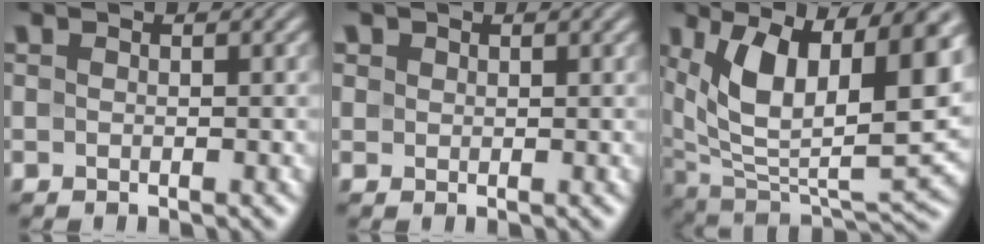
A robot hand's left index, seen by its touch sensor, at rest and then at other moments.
{"total": 1.0, "force": [0.5, 0.9, 0.2], "torque": [-0.001, -0.001, 0.008]}
{"total": 13.8, "force": [4.7, 6.2, 11.4], "torque": [-0.206, -0.006, 0.082]}